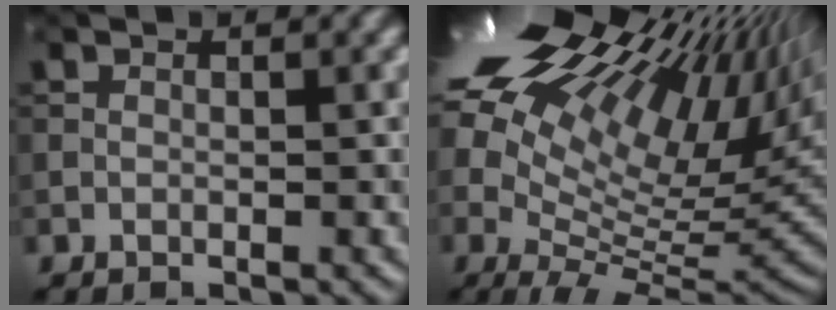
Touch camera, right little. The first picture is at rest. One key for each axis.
{"total": 21.0, "fx": 9.0, "fy": 8.8, "fz": 16.8, "tx": -0.280, "ty": 0.053, "tz": 0.178}